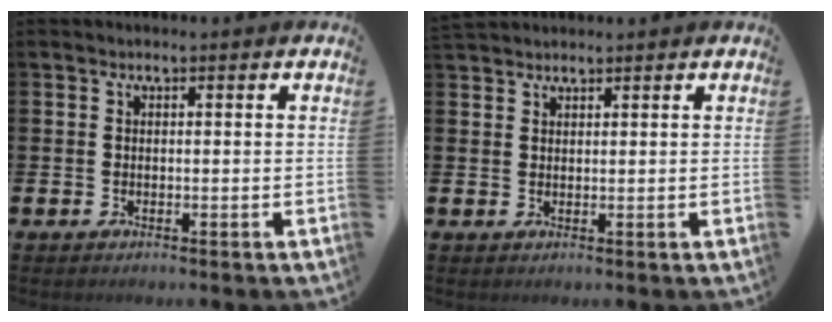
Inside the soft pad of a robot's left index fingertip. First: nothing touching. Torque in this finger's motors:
{"motor_torque": [-0.04, -0.05, 0.07, 0.07]}